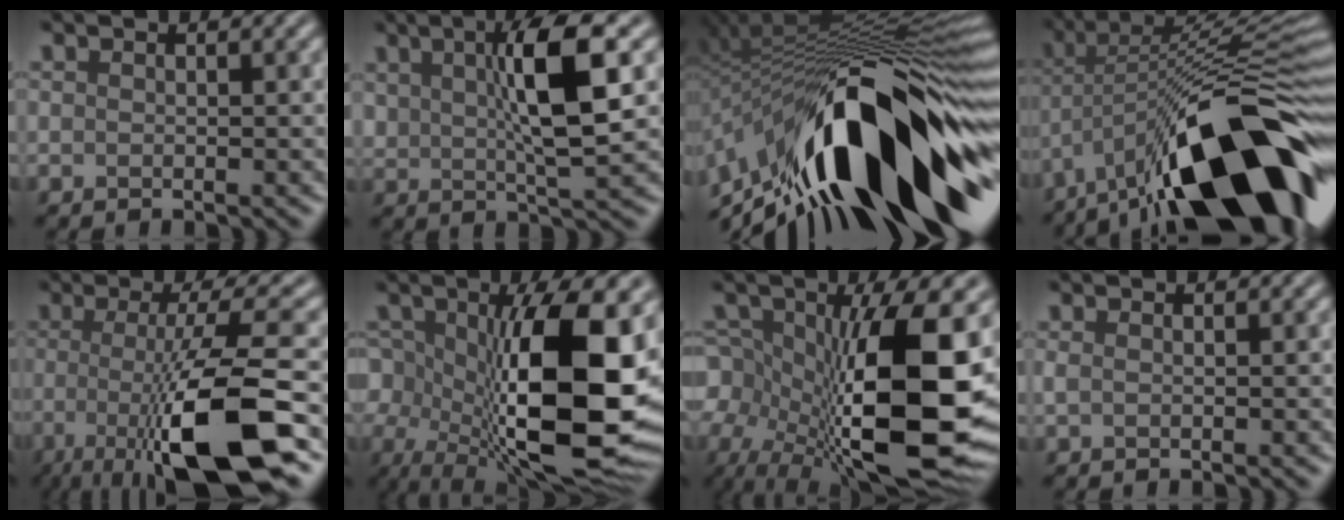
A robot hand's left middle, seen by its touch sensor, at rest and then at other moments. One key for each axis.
{"total": 7.6, "fx": 2.2, "fy": 2.0, "fz": 7.0, "tx": -0.125, "ty": 0.005, "tz": 0.042}
{"total": 16.8, "fx": -6.3, "fy": 6.4, "fz": 14.1, "tx": -0.219, "ty": 0.019, "tz": -0.103}
{"total": 17.7, "fx": -8.1, "fy": 6.6, "fz": 14.2, "tx": -0.208, "ty": 0.015, "tz": -0.138}
{"total": 11.1, "fx": -3.2, "fy": 2.4, "fz": 10.4, "tx": -0.150, "ty": 0.002, "tz": -0.065}
{"total": 17.4, "fx": -0.3, "fy": 8.6, "fz": 15.2, "tx": -0.257, "ty": -0.020, "tz": -0.005}
{"total": 18.0, "fx": -2.3, "fy": 8.9, "fz": 15.5, "tx": -0.285, "ty": -0.024, "tz": -0.036}
{"total": 0.5, "fx": 0.2, "fy": 0.2, "fz": 0.5, "tx": -0.011, "ty": 0.003, "tz": 0.003}